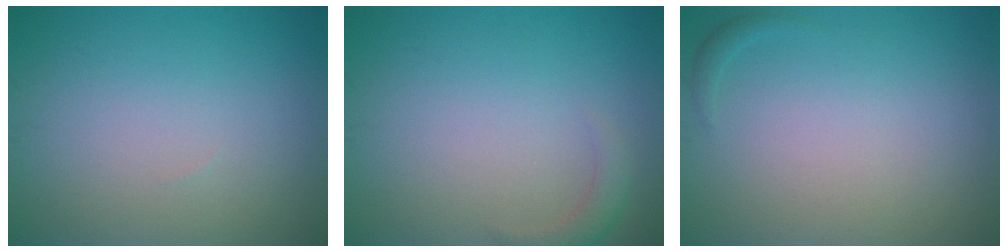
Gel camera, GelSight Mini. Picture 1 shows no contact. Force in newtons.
{"total": 1.6, "press": 1.6, "slide": 0.3}
{"total": 0.6, "press": 0.6, "slide": 0.1}